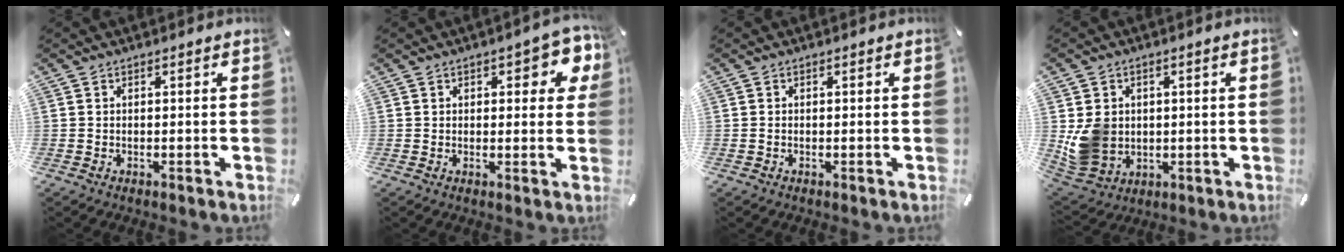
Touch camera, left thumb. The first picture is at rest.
{"total": 5.8, "force": [2.5, 3.1, 4.2], "torque": [-0.048, -0.004, 0.037]}
{"total": 0.6, "force": [0.0, 0.4, 0.5], "torque": [-0.010, 0.001, -0.001]}
{"total": 8.9, "force": [0.6, 8.2, 3.4], "torque": [-0.086, -0.006, 0.013]}